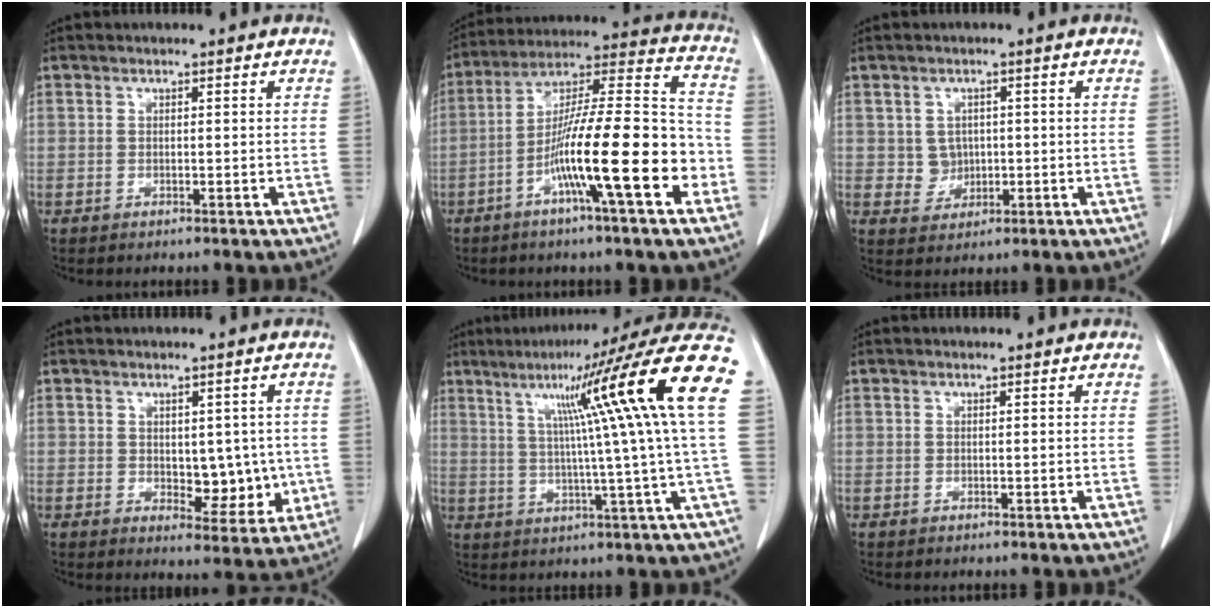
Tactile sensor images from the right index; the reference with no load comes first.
{"total": 18.4, "force": [-6.7, 1.2, 17.1], "torque": [-0.283, 0.003, -0.115]}
{"total": 3.2, "force": [0.1, 3.0, 1.2], "torque": [-0.015, 0.003, 0.009]}
{"total": 6.9, "force": [-0.2, 3.8, 5.7], "torque": [-0.058, -0.003, 0.010]}
{"total": 20.0, "force": [6.5, -2.2, 18.8], "torque": [-0.246, 0.028, 0.085]}
{"total": 0.0}